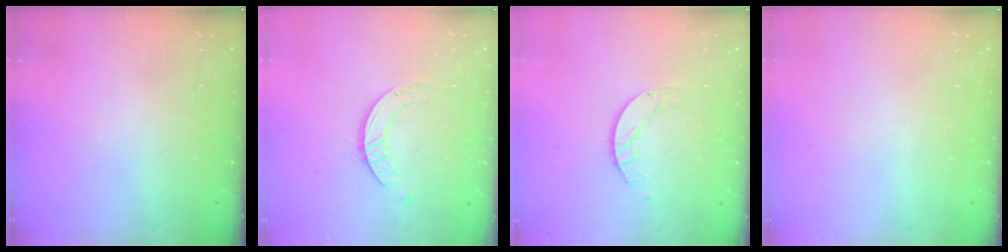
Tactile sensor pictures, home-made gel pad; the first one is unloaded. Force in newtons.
{"total": 2.9, "press": 2.9, "slide": 0.3}
{"total": 2.1, "press": 2.1, "slide": 0.3}
{"total": 0.0}